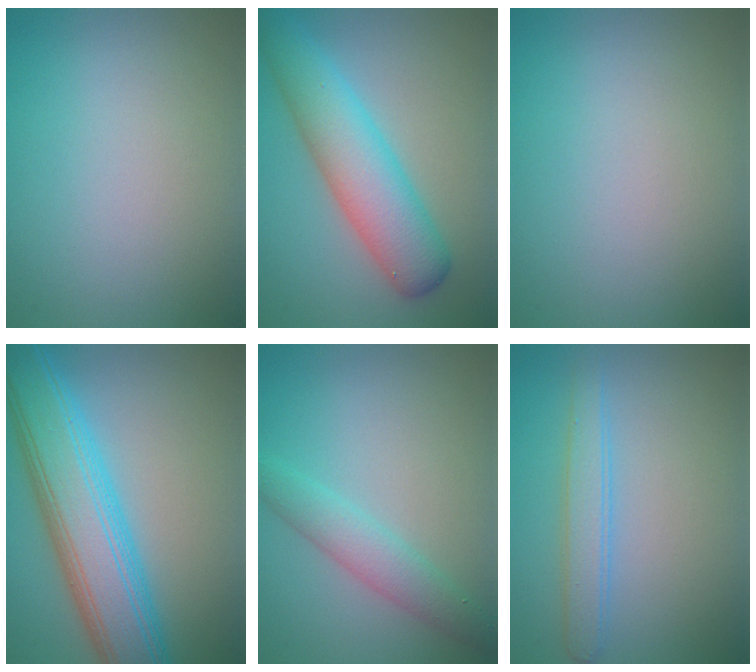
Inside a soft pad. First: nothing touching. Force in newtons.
{"total": 6.6, "press": 6.6, "slide": 0.2}
{"total": 0.0}
{"total": 9.5, "press": 9.5, "slide": 0.2}
{"total": 2.9, "press": 2.9, "slide": 0.1}
{"total": 2.5, "press": 2.5, "slide": 0.1}